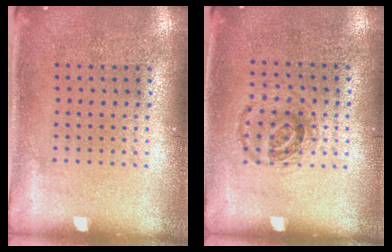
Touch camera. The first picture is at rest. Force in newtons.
{"total": 0.9, "press": 0.8, "slide": 0.4}